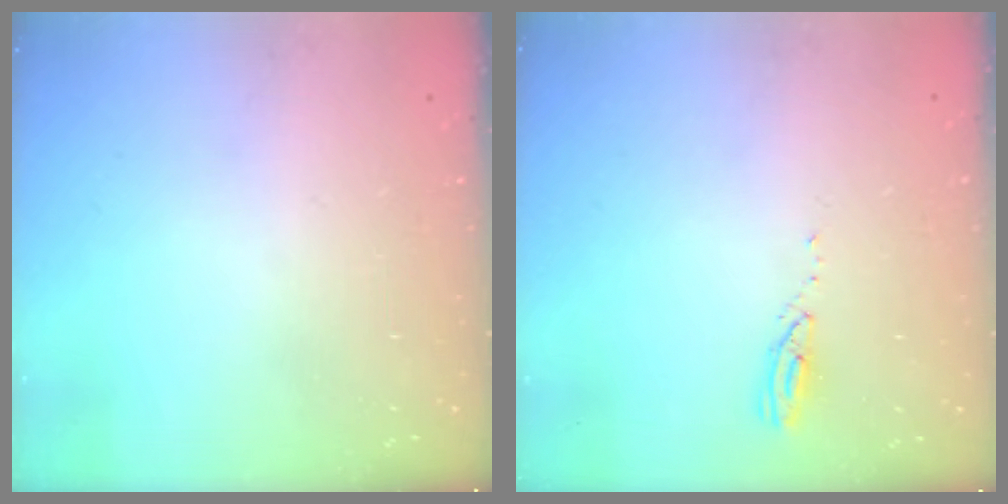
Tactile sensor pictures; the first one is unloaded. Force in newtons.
{"total": 3.1, "press": 3.1, "slide": 0.1}